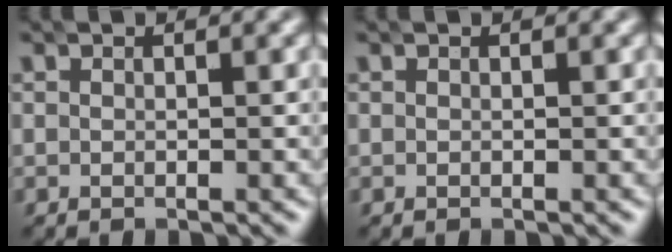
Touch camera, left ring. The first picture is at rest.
{"total": 0.0}